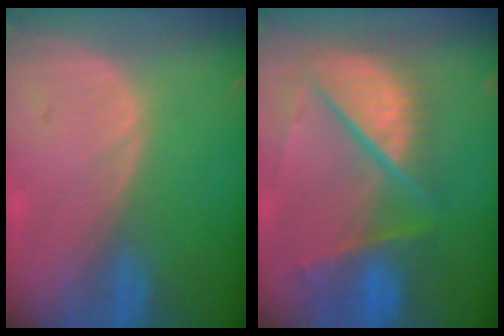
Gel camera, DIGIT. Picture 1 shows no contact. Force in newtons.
{"total": 11.0, "press": 9.2, "slide": 6.1}